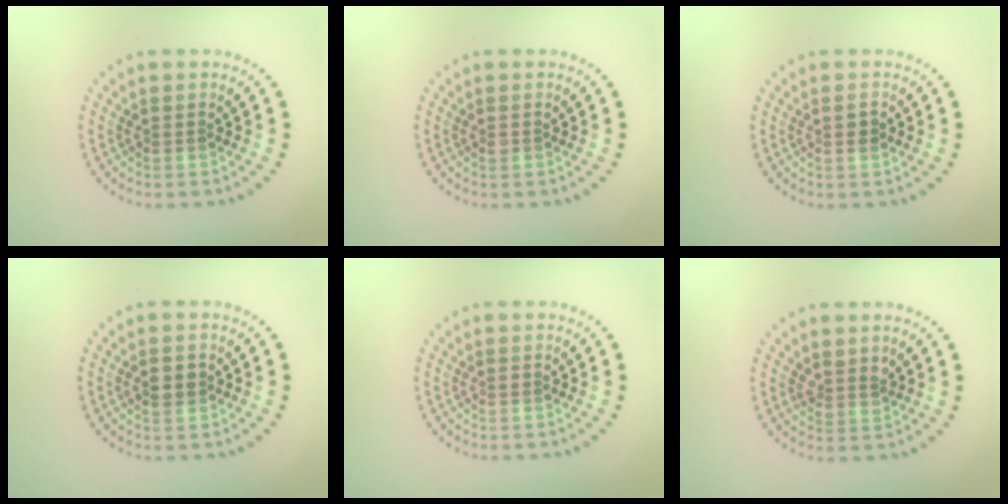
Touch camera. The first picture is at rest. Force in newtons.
{"total": 0.5, "press": 0.5, "slide": 0.1}
{"total": 1.2, "press": 1.1, "slide": 0.3}
{"total": 1.9, "press": 1.9, "slide": 0.4}
{"total": 0.6, "press": 0.6, "slide": 0.1}
{"total": 1.7, "press": 1.4, "slide": 0.9}